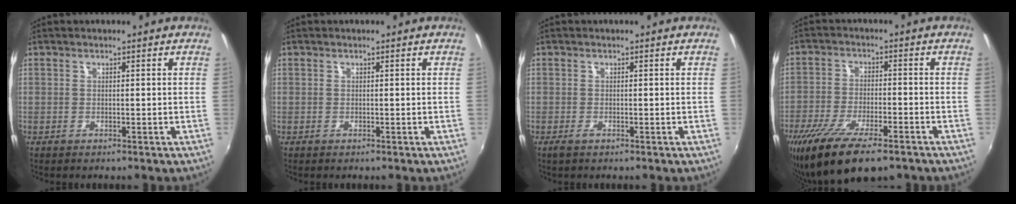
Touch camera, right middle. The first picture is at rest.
{"total": 0.0}
{"total": 1.0, "force": [-0.5, 0.1, 0.8], "torque": [-0.017, -0.004, -0.011]}
{"total": 12.7, "force": [-9.0, 3.7, 8.2], "torque": [-0.176, -0.037, -0.157]}